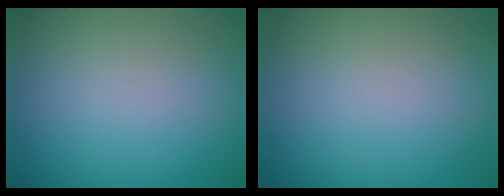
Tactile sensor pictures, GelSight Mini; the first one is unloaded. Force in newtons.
{"total": 0.0}